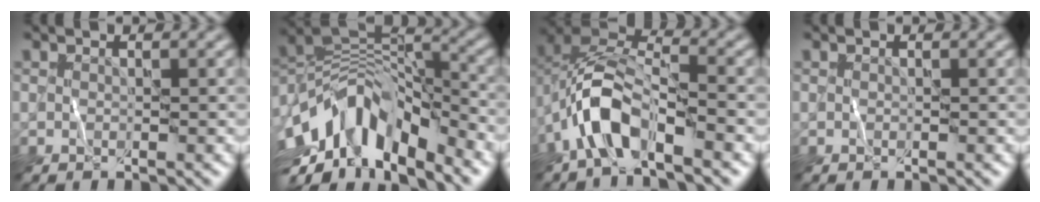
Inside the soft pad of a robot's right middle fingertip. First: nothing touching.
{"total": 11.8, "force": [-5.6, 5.5, 8.8], "torque": [-0.145, 0.011, -0.113]}
{"total": 6.6, "force": [-3.4, 2.8, 4.9], "torque": [-0.092, 0.008, -0.073]}
{"total": 0.0}